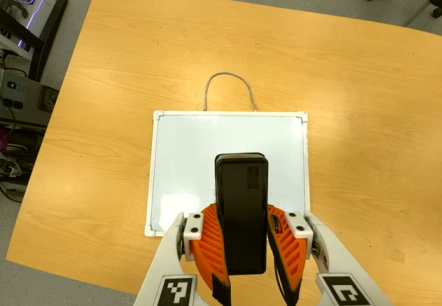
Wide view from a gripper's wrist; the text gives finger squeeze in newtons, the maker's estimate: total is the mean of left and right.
{"total": 7.8, "left": 7.0, "right": 8.7}